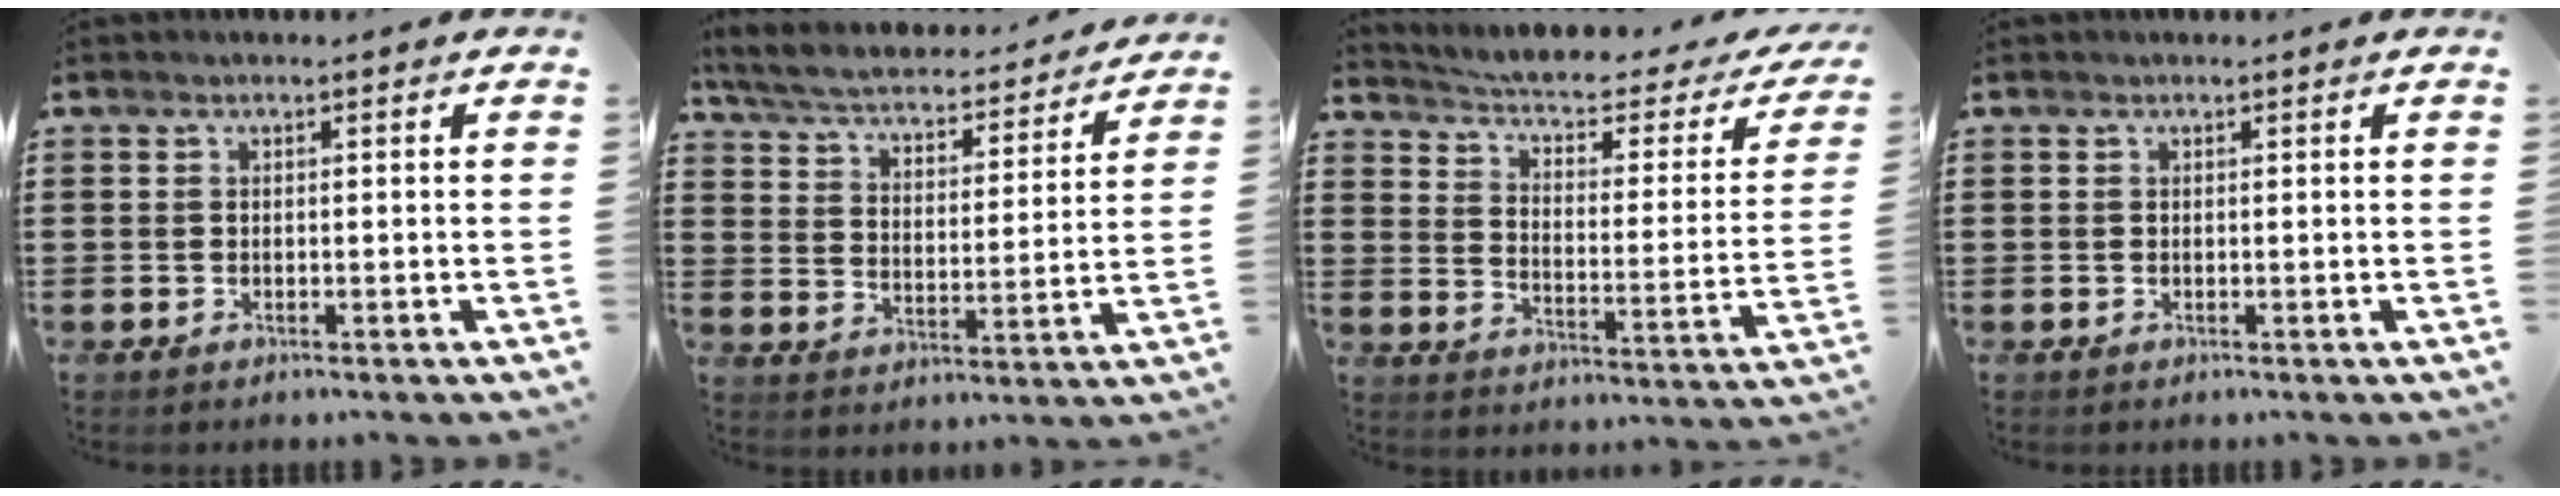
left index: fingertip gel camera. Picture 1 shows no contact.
{"total": 4.5, "force": [4.3, 0.5, 1.5], "torque": [-0.052, -0.031, 0.067]}
{"total": 4.0, "force": [3.1, 0.4, 2.4], "torque": [-0.066, -0.029, 0.044]}
{"total": 0.0}